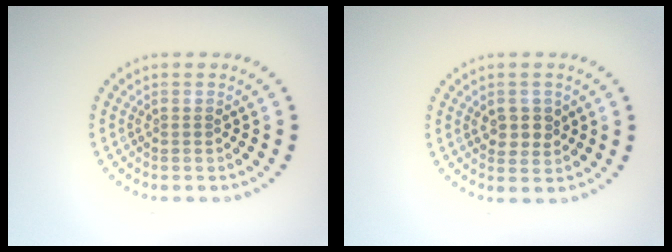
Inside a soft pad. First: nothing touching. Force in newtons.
{"total": 2.4, "press": 2.2, "slide": 0.8}